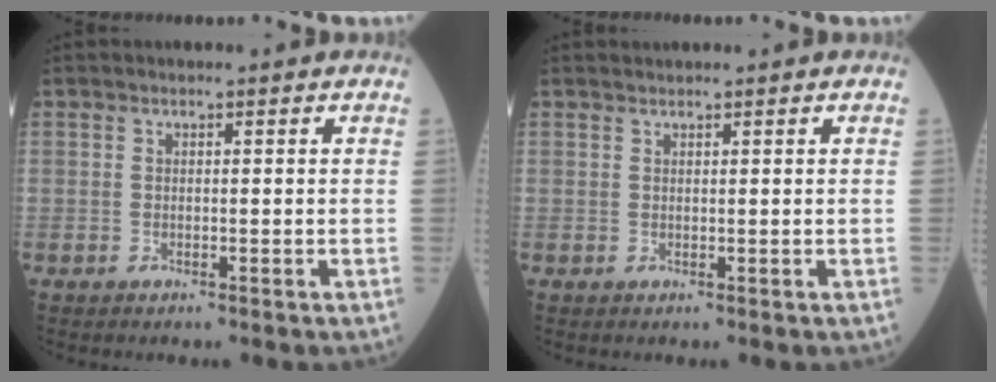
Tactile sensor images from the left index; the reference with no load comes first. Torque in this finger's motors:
{"motor_torque": [0.30, 0.05, -0.05, -0.01]}